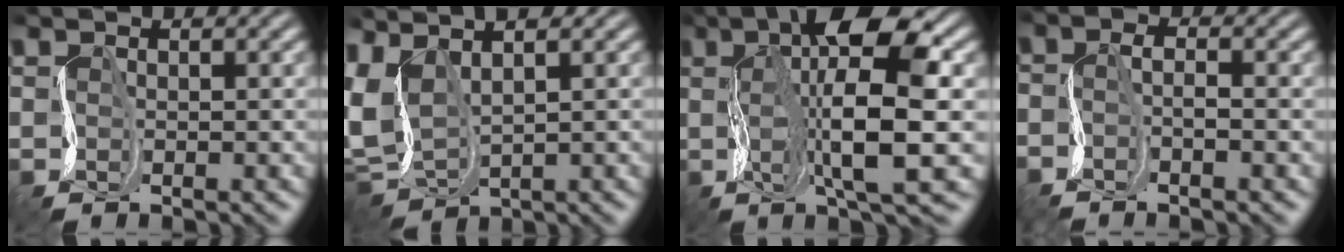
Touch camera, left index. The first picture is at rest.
{"total": 6.0, "force": [0.9, 3.4, 4.8], "torque": [-0.138, 0.004, 0.022]}
{"total": 12.1, "force": [0.8, 2.9, 11.7], "torque": [-0.189, 0.006, 0.015]}
{"total": 1.8, "force": [-1.6, -0.2, 0.9], "torque": [-0.022, -0.001, -0.034]}